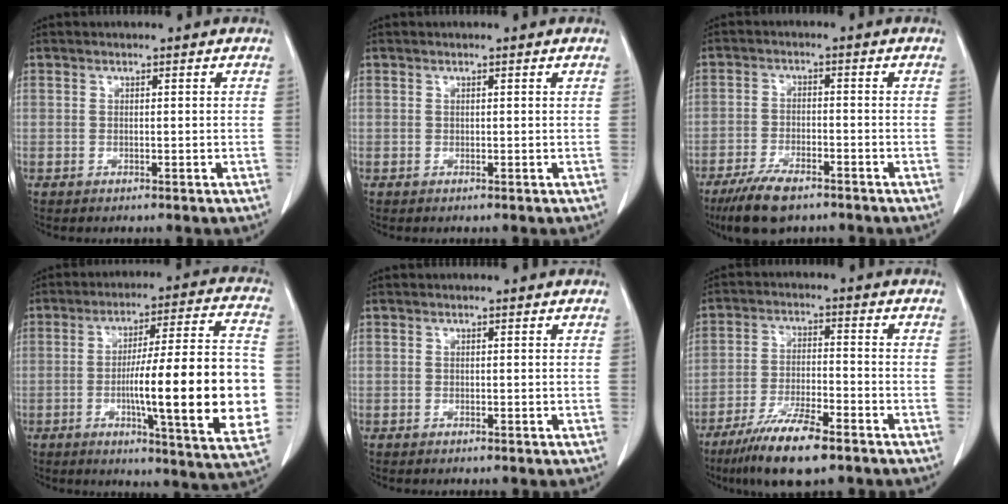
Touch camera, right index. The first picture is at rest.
{"total": 0.0}
{"total": 7.8, "force": [-5.8, 2.4, 4.7], "torque": [-0.089, -0.014, -0.104]}
{"total": 22.0, "force": [-3.2, 1.5, 21.8], "torque": [-0.266, 0.009, -0.044]}
{"total": 0.0}
{"total": 10.3, "force": [-7.2, 1.9, 7.2], "torque": [-0.134, -0.022, -0.128]}